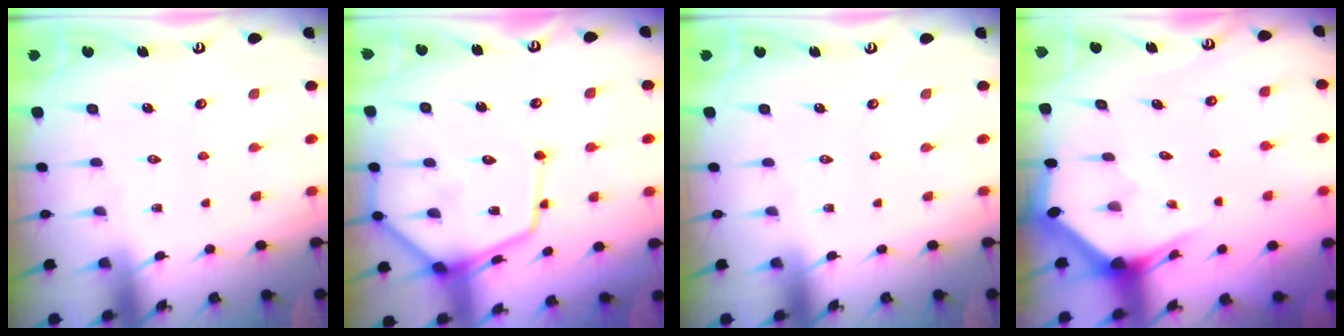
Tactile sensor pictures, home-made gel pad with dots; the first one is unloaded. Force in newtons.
{"total": 14.3, "press": 14.2, "slide": 1.4}
{"total": 0.0}
{"total": 3.0, "press": 3.0, "slide": 0.1}